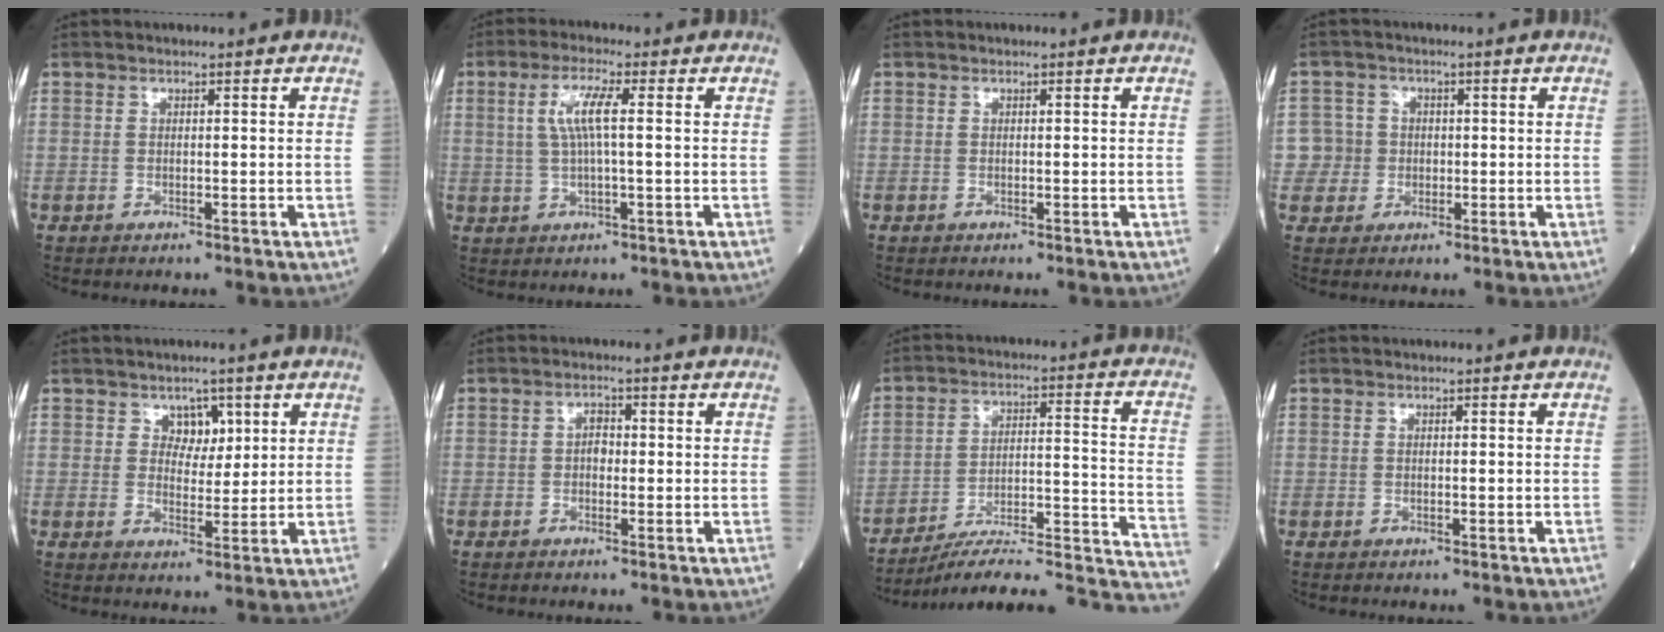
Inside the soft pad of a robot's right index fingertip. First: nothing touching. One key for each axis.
{"total": 5.4, "fx": 1.1, "fy": 0.4, "fz": 5.3, "tx": -0.111, "ty": 0.010, "tz": 0.026}
{"total": 0.0}
{"total": 4.4, "fx": -0.1, "fy": 4.4, "fz": -0.2, "tx": 0.013, "ty": 0.014, "tz": -0.001}
{"total": 3.6, "fx": 1.9, "fy": 2.5, "fz": 1.7, "tx": -0.018, "ty": 0.002, "tz": 0.032}
{"total": 1.7, "fx": -0.1, "fy": 1.1, "fz": 1.3, "tx": -0.018, "ty": 0.006, "tz": -0.004}
{"total": 21.0, "fx": -19.5, "fy": 1.5, "fz": 7.6, "tx": -0.046, "ty": 0.036, "tz": -0.272}
{"total": 0.0}